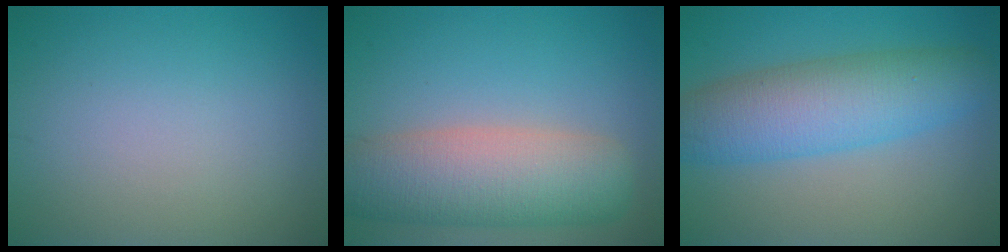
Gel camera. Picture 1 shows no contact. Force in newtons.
{"total": 8.1, "press": 8.1, "slide": 0.5}
{"total": 7.4, "press": 7.4, "slide": 0.1}